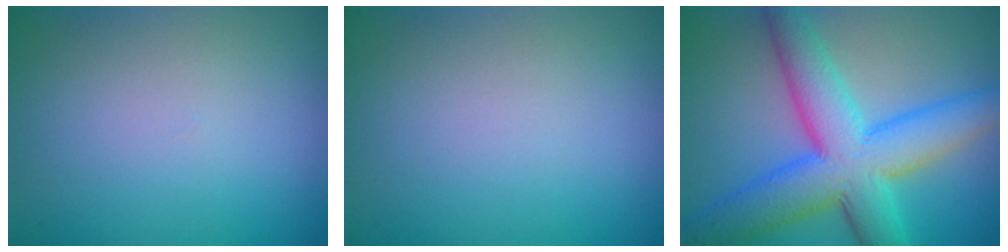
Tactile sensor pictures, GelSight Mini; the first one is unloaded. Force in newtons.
{"total": 0.0}
{"total": 9.5, "press": 9.5, "slide": 0.1}